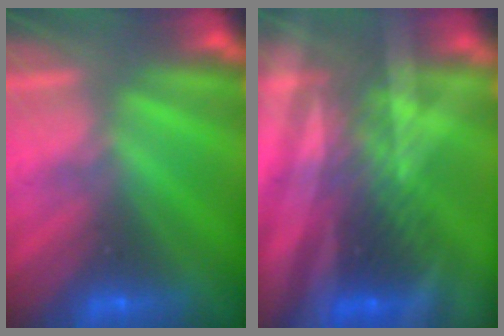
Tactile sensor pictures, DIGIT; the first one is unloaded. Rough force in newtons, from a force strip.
{"total": 3.1}